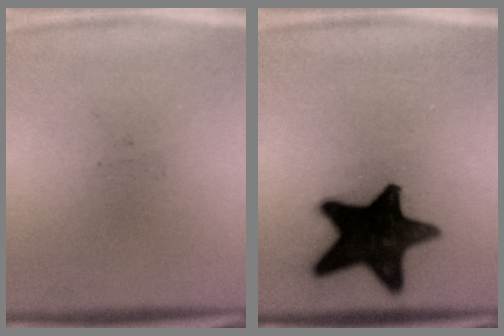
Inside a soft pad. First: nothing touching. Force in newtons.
{"total": 19.7}